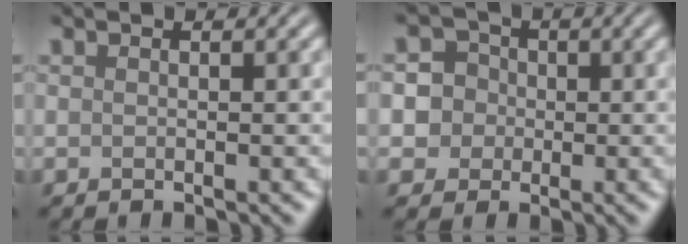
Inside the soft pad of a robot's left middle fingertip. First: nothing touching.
{"total": 4.9, "force": [-0.1, 4.7, 1.3], "torque": [0.001, 0.027, -0.023]}